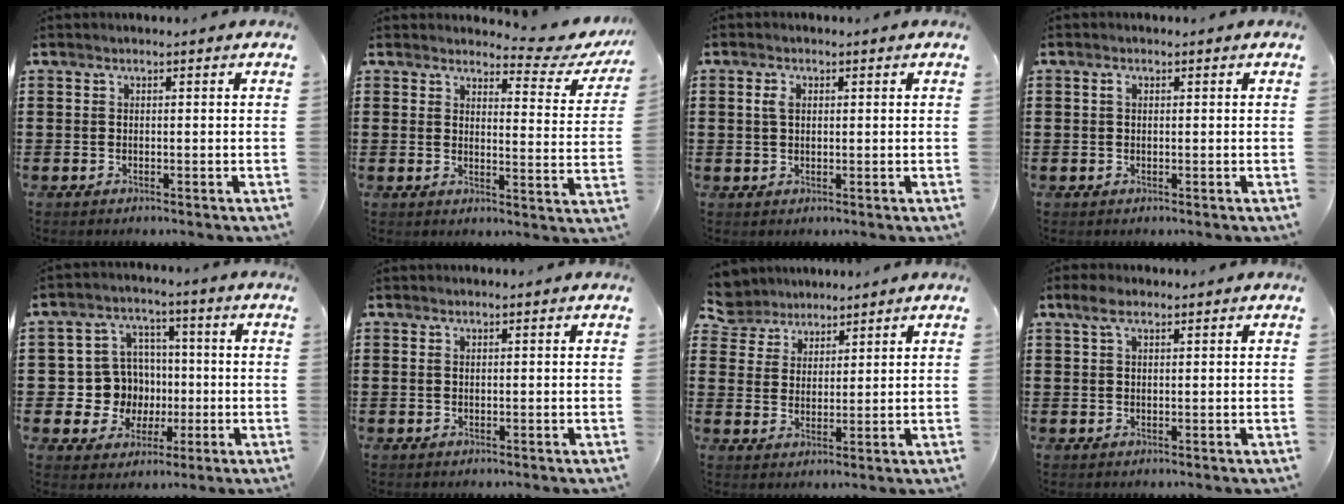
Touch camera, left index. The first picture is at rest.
{"total": 4.2, "force": [3.7, 0.7, 1.9], "torque": [-0.039, -0.023, 0.058]}
{"total": 2.2, "force": [0.7, 1.3, 1.6], "torque": [-0.035, 0.007, 0.012]}
{"total": 1.0, "force": [0.3, 0.6, 0.7], "torque": [-0.016, 0.005, 0.006]}
{"total": 8.9, "force": [0.3, 8.6, 2.1], "torque": [-0.077, 0.009, 0.019]}
{"total": 0.5, "force": [0.3, 0.2, 0.4], "torque": [-0.009, 0.001, 0.006]}
{"total": 5.2, "force": [4.6, 2.4, 0.0], "torque": [-0.028, -0.010, 0.084]}
{"total": 2.9, "force": [1.5, 1.3, 2.1], "torque": [-0.046, 0.005, 0.026]}